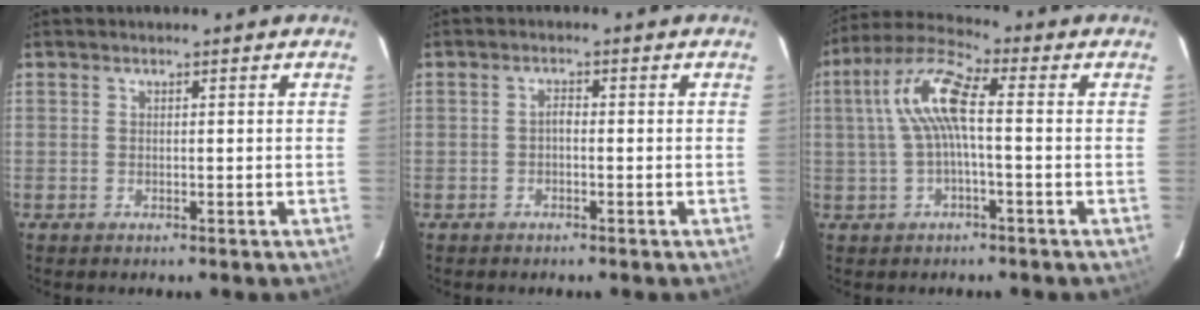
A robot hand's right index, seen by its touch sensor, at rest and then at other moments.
{"total": 1.1, "force": [-0.6, 0.5, 0.8], "torque": [-0.015, 0.007, -0.012]}
{"total": 9.4, "force": [0.3, 2.2, 9.1], "torque": [-0.193, 0.022, 0.004]}